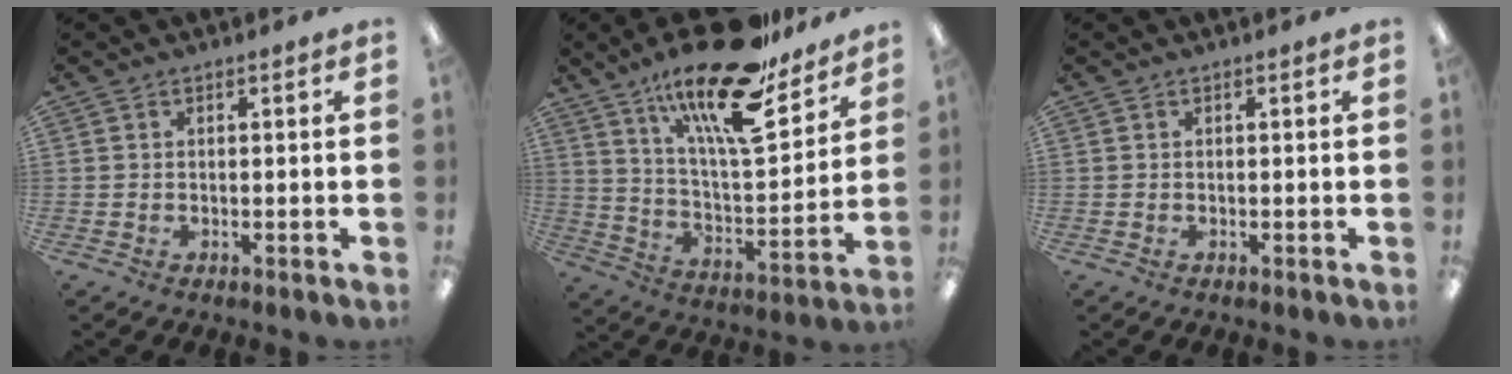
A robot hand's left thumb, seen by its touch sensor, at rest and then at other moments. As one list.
[{"total": 23.3, "force": [16.8, 6.6, 14.7], "torque": [-0.243, -0.105, 0.278]}, {"total": 0.0}]